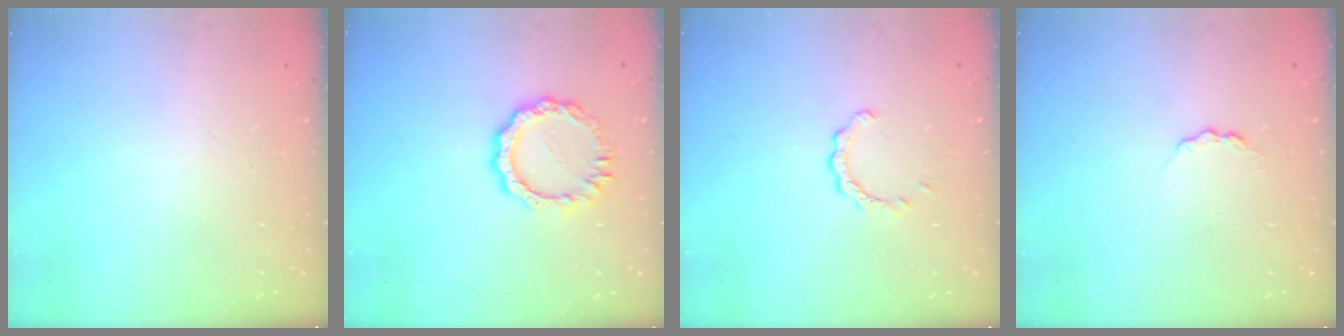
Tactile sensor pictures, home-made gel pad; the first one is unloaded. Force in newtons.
{"total": 8.8, "press": 8.8, "slide": 0.7}
{"total": 2.9, "press": 2.9, "slide": 0.3}
{"total": 4.6, "press": 4.6, "slide": 0.6}